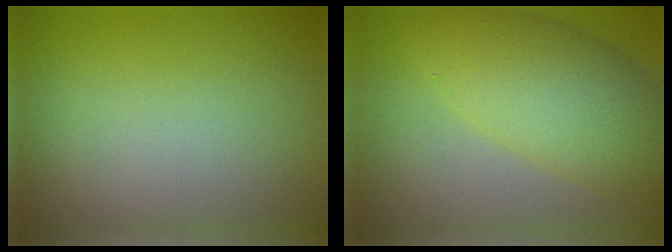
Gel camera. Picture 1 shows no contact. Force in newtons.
{"total": 7.2, "press": 7.2, "slide": 0.2}